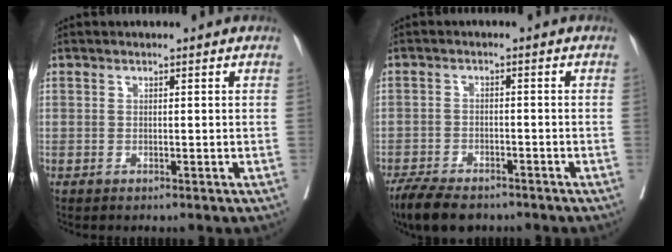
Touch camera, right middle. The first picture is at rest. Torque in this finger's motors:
{"motor_torque": [0.76, -0.69, 0.10, 0.04]}